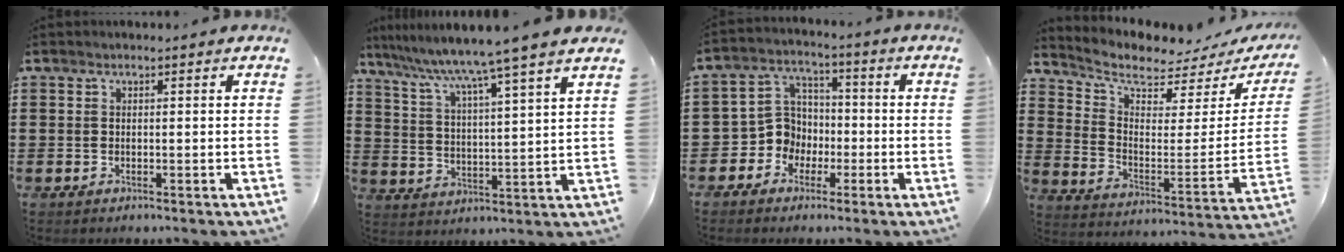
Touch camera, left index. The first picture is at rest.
{"total": 6.6, "force": [5.6, -1.8, 2.9], "torque": [-0.081, -0.049, 0.085]}
{"total": 6.7, "force": [-1.9, 6.1, 2.0], "torque": [-0.076, 0.005, -0.043]}
{"total": 5.0, "force": [4.3, 1.5, 2.0], "torque": [-0.068, -0.040, 0.071]}